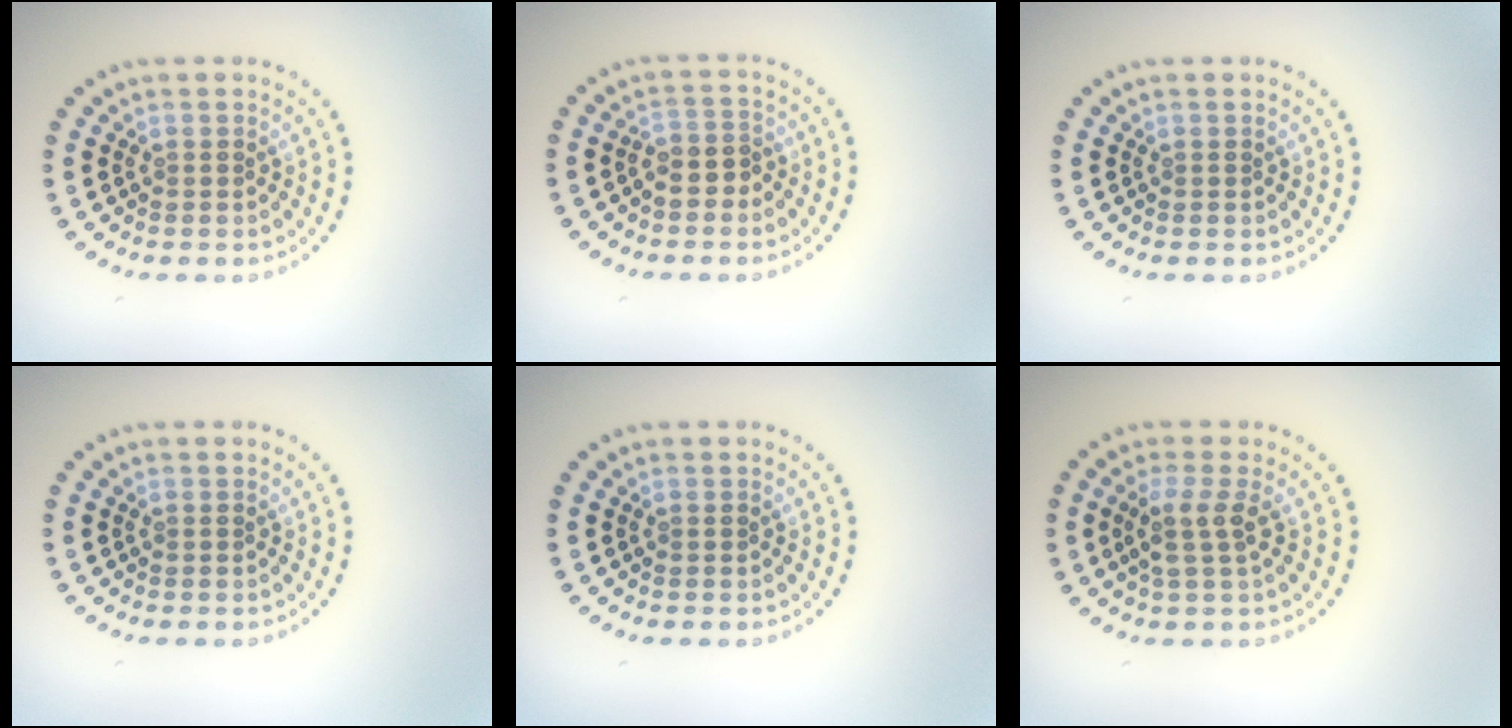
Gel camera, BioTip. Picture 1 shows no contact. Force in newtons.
{"total": 1.6, "press": 1.4, "slide": 0.7}
{"total": 0.0}
{"total": 0.0}
{"total": 0.0}
{"total": 2.4, "press": 1.9, "slide": 1.5}